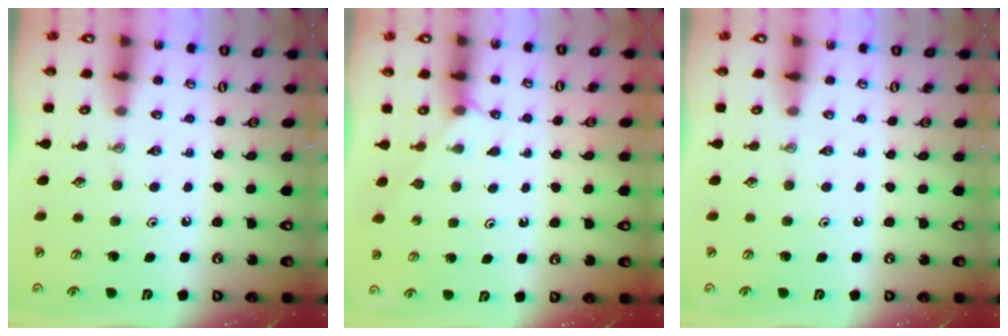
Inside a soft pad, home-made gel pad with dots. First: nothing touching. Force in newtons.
{"total": 1.8, "press": 1.7, "slide": 0.4}
{"total": 0.0}